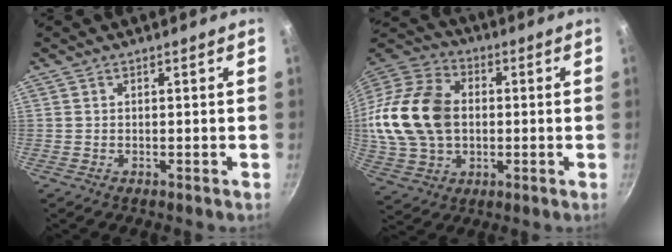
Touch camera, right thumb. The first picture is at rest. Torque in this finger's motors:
{"motor_torque": [1.97, 3.04, 1.07, -0.82, 0.23]}